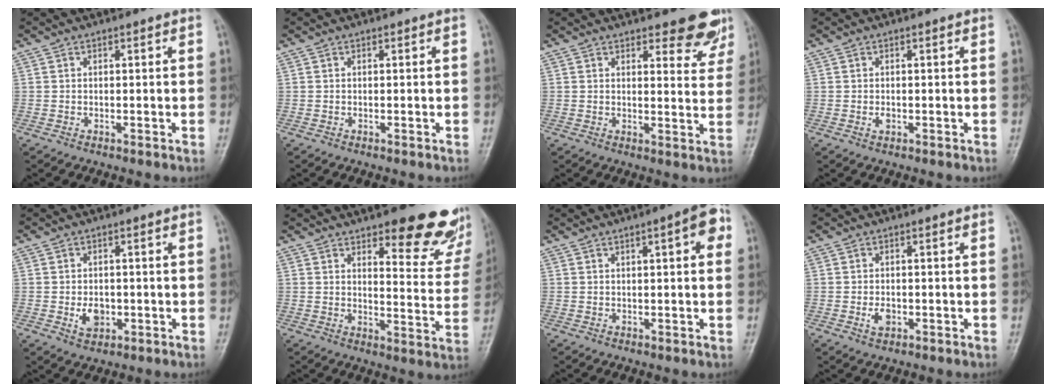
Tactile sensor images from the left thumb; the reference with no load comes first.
{"total": 0.0}
{"total": 7.2, "force": [5.4, 2.7, 3.9], "torque": [-0.014, -0.034, 0.059]}
{"total": 1.3, "force": [-0.1, 0.8, 1.0], "torque": [-0.011, 0.000, -0.002]}
{"total": 4.0, "force": [-0.8, 2.9, 2.6], "torque": [-0.034, 0.000, -0.008]}
{"total": 17.0, "force": [11.9, 5.8, 10.7], "torque": [-0.081, -0.081, 0.142]}
{"total": 5.5, "force": [1.8, 1.4, 5.0], "torque": [-0.057, 0.008, 0.018]}
{"total": 2.3, "force": [-0.6, 1.5, 1.6], "torque": [-0.027, 0.000, -0.011]}